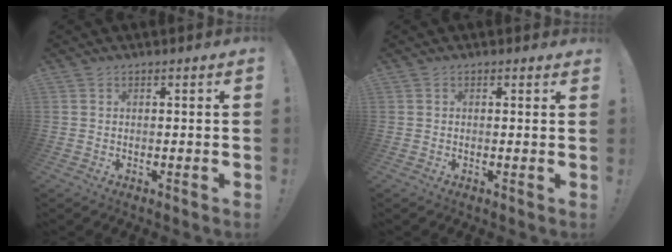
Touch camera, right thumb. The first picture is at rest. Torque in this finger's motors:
{"motor_torque": [-0.34, 1.41, 0.26, 1.08, 0.01]}